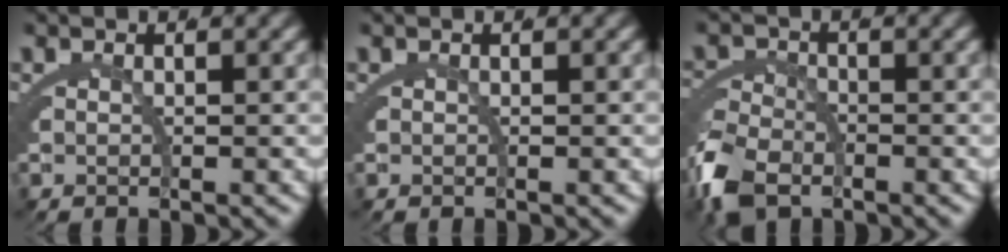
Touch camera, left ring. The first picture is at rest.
{"total": 0.0}
{"total": 4.1, "force": [-2.5, 2.4, 2.2], "torque": [-0.050, -0.016, -0.034]}